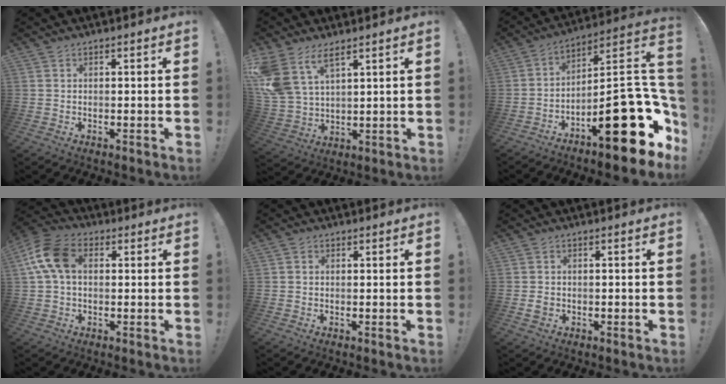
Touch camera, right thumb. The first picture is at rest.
{"total": 10.8, "force": [7.0, 5.4, 6.2], "torque": [-0.143, -0.035, 0.139]}
{"total": 24.9, "force": [-10.0, 8.4, 21.2], "torque": [-0.271, 0.053, -0.149]}
{"total": 12.2, "force": [2.2, 7.9, 9.0], "torque": [-0.172, 0.012, 0.048]}
{"total": 0.9, "force": [-0.1, 0.8, 0.2], "torque": [-0.002, 0.003, -0.002]}
{"total": 2.0, "force": [-0.7, 1.7, 0.9], "torque": [-0.004, 0.004, -0.012]}